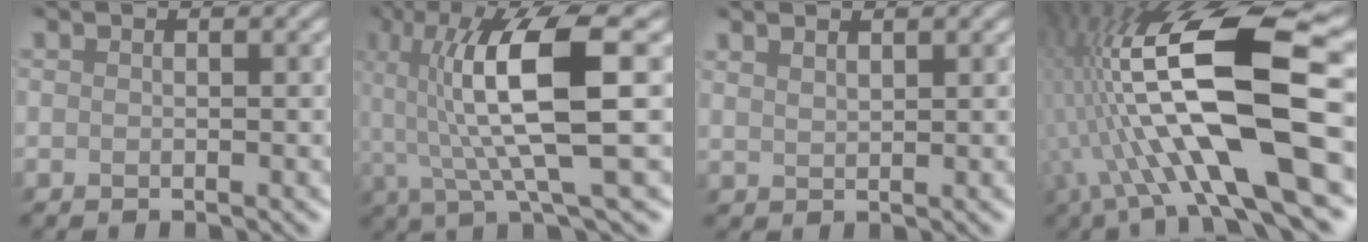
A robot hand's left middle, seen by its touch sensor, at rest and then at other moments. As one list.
[{"total": 9.7, "force": [1.3, 1.9, 9.4], "torque": [-0.161, 0.013, 0.029]}, {"total": 1.2, "force": [1.1, 0.0, -0.4], "torque": [0.004, 0.005, 0.024]}, {"total": 15.3, "force": [-2.2, 4.3, 14.6], "torque": [-0.262, 0.038, -0.037]}]